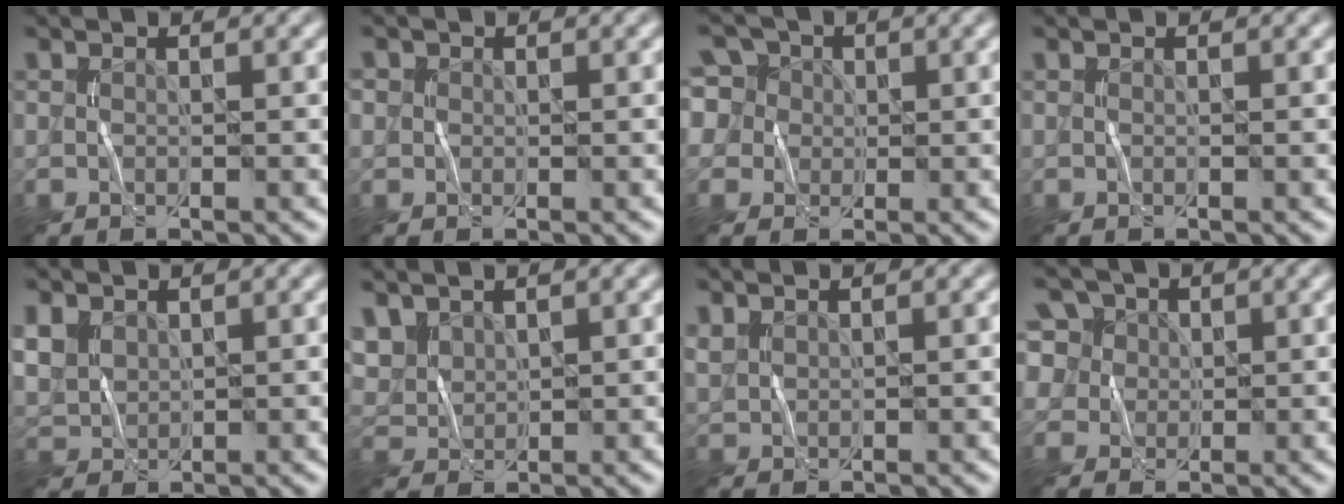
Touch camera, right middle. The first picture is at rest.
{"total": 1.0, "force": [0.3, 0.9, 0.1], "torque": [0.003, -0.001, 0.003]}
{"total": 9.2, "force": [4.1, 7.1, 4.1], "torque": [-0.082, 0.042, 0.040]}
{"total": 0.0}
{"total": 3.3, "force": [1.6, 2.4, 1.6], "torque": [-0.050, 0.002, 0.036]}
{"total": 3.1, "force": [2.1, 1.9, 1.2], "torque": [-0.039, 0.001, 0.056]}
{"total": 1.0, "force": [0.9, 0.5, 0.3], "torque": [-0.012, 0.001, 0.025]}
{"total": 9.2, "force": [4.8, 6.9, 3.9], "torque": [-0.094, 0.031, 0.063]}